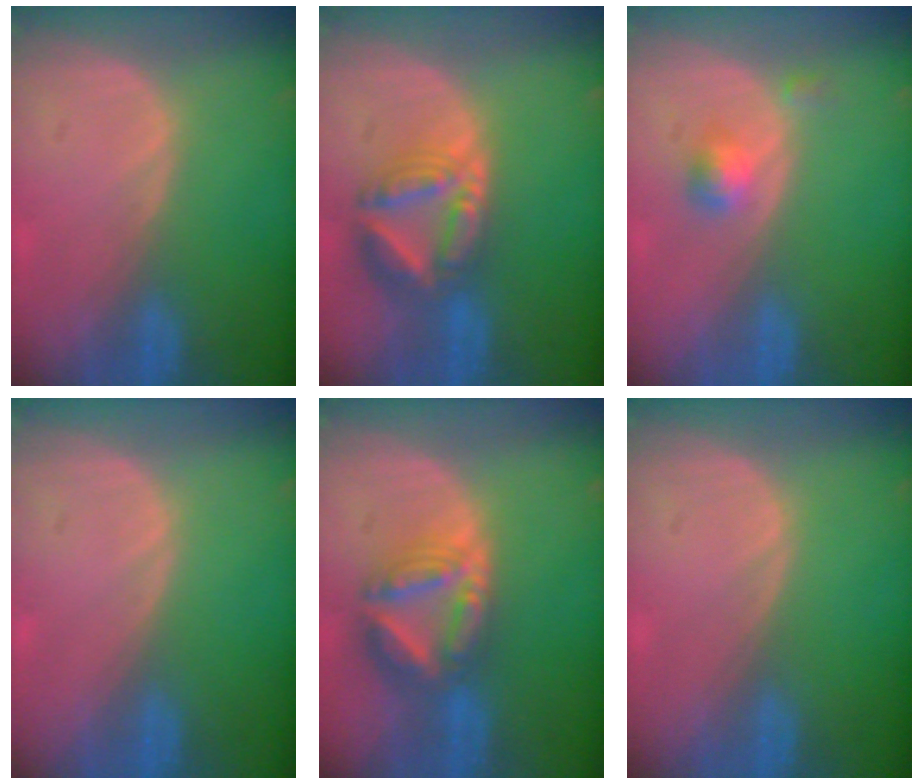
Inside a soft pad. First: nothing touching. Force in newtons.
{"total": 8.2, "press": 7.1, "slide": 4.1}
{"total": 2.6, "press": 2.4, "slide": 1.1}
{"total": 0.0}
{"total": 8.2, "press": 7.2, "slide": 4.0}
{"total": 0.0}